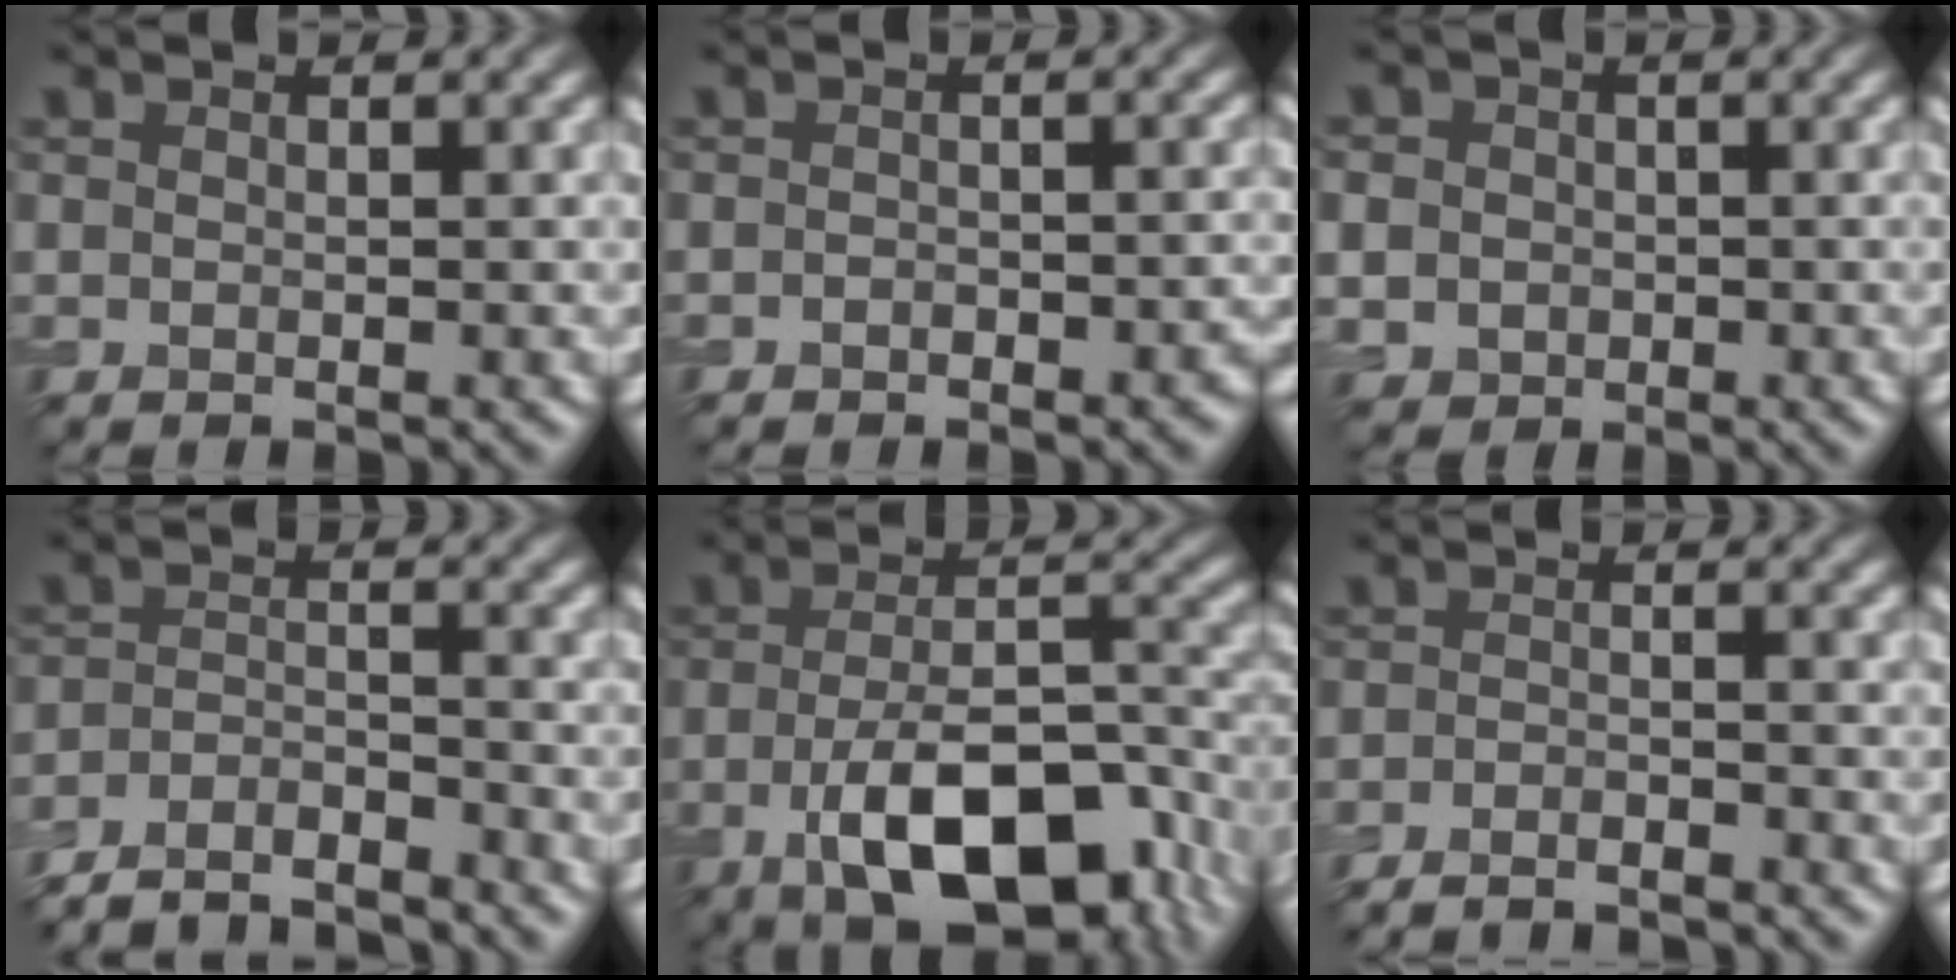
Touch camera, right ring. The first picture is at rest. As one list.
[{"total": 1.6, "force": [-1.0, 1.0, 0.8], "torque": [-0.013, -0.004, -0.017]}, {"total": 4.7, "force": [-0.1, 4.3, 1.7], "torque": [-0.036, 0.014, -0.016]}, {"total": 5.5, "force": [-5.2, 0.9, 1.5], "torque": [-0.030, -0.008, -0.095]}, {"total": 11.6, "force": [-5.0, 5.1, 9.2], "torque": [-0.166, -0.017, -0.076]}, {"total": 3.6, "force": [-3.3, 0.5, 1.3], "torque": [-0.017, 0.002, -0.054]}]